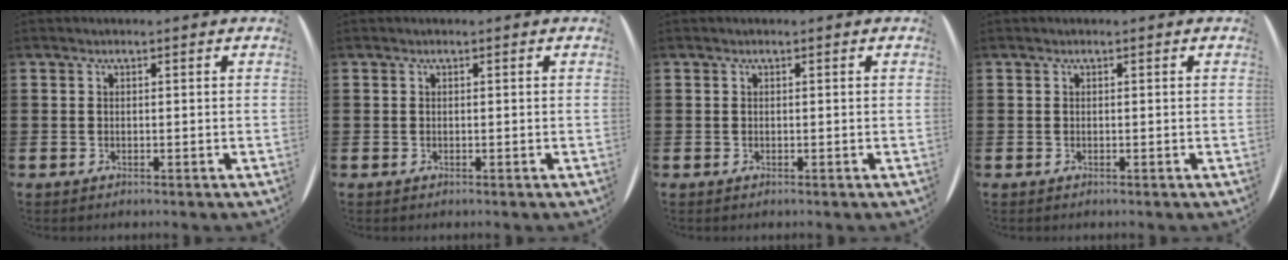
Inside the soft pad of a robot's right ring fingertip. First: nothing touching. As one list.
[{"total": 0.0}, {"total": 0.0}, {"total": 0.0}]